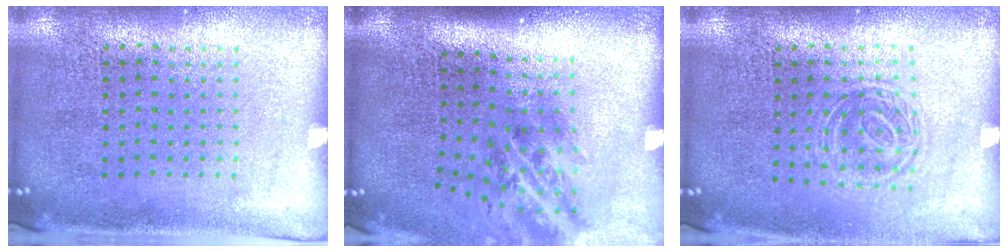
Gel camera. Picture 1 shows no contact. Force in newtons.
{"total": 1.9, "press": 1.2, "slide": 1.4}
{"total": 1.3, "press": 1.1, "slide": 0.7}